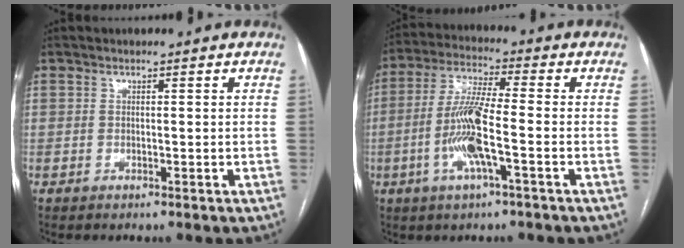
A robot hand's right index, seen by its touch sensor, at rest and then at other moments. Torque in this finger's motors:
{"motor_torque": [1.63, -0.47, 0.80, 0.21]}